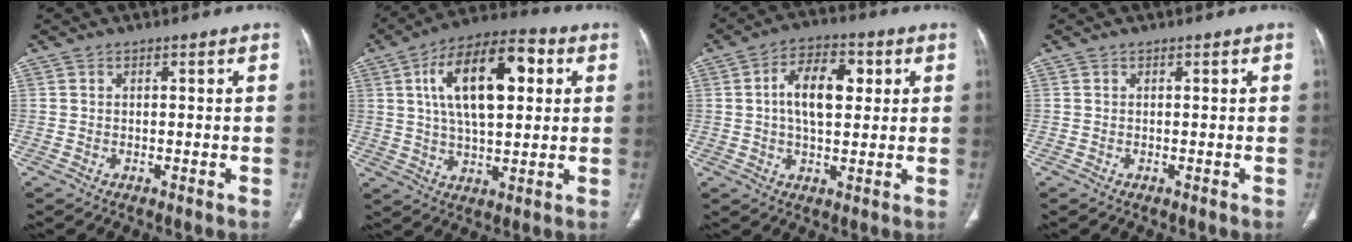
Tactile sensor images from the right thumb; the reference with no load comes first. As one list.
[{"total": 18.1, "force": [4.8, 8.5, 15.3], "torque": [-0.240, 0.010, 0.075]}, {"total": 10.5, "force": [2.0, 5.7, 8.6], "torque": [-0.131, 0.011, 0.030]}, {"total": 0.0}]